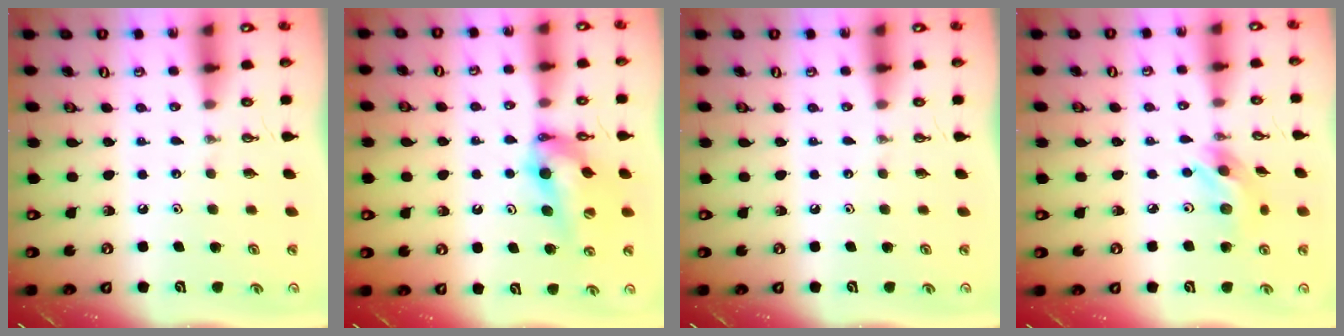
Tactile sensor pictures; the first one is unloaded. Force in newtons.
{"total": 11.7, "press": 11.7, "slide": 1.2}
{"total": 0.0}
{"total": 9.8, "press": 9.8, "slide": 0.8}